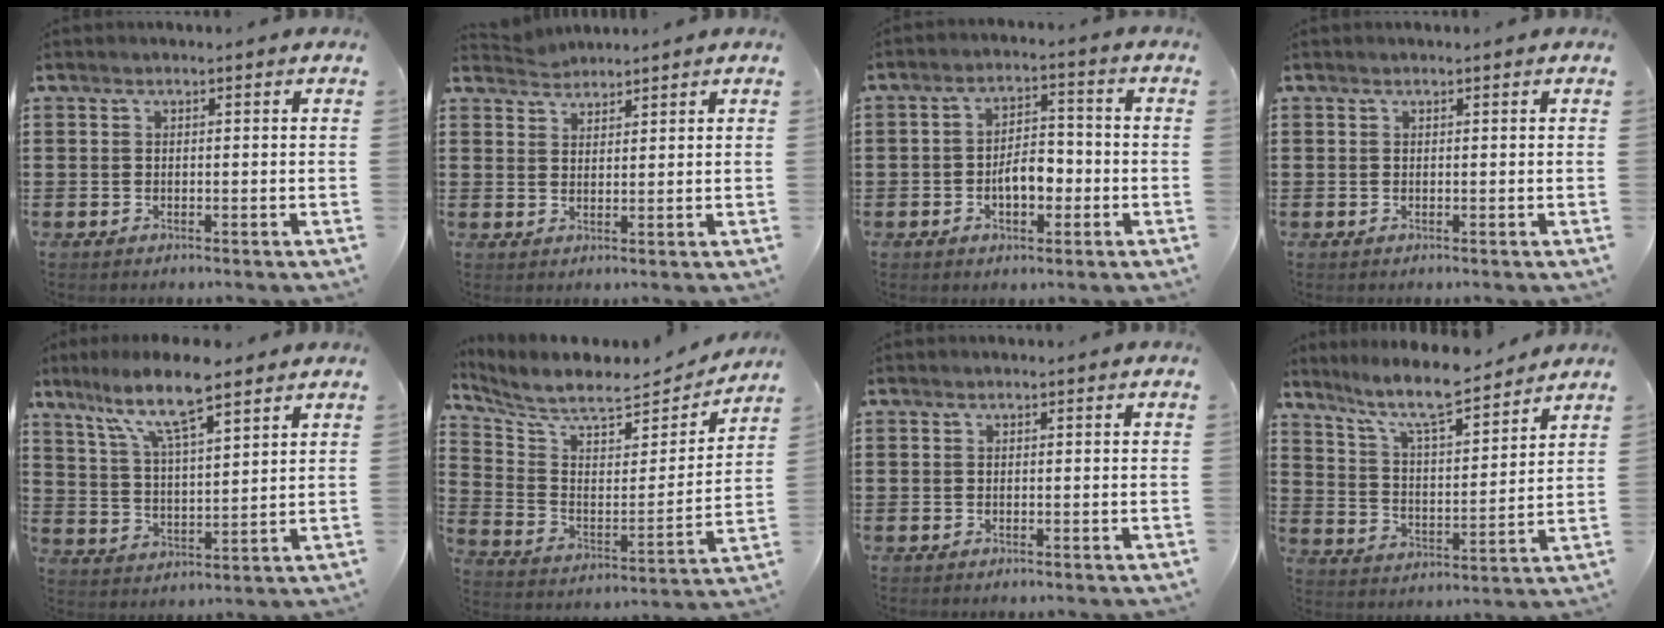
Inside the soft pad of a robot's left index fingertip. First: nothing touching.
{"total": 2.3, "force": [2.2, 0.1, -0.5], "torque": [0.003, 0.000, 0.045]}
{"total": 5.4, "force": [-1.5, 2.7, 4.4], "torque": [-0.062, 0.003, -0.032]}
{"total": 0.0}
{"total": 9.8, "force": [7.3, 1.8, 6.3], "torque": [-0.141, -0.020, 0.131]}
{"total": 7.7, "force": [6.7, 1.6, 3.4], "torque": [-0.098, -0.047, 0.113]}
{"total": 0.0}
{"total": 8.5, "force": [7.3, 1.1, 4.3], "torque": [-0.110, -0.037, 0.125]}